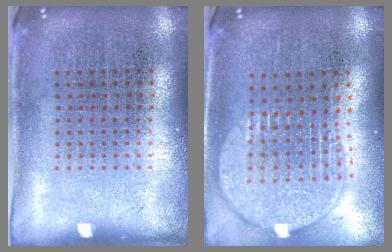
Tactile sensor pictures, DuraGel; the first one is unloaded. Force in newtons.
{"total": 2.0, "press": 1.7, "slide": 1.1}